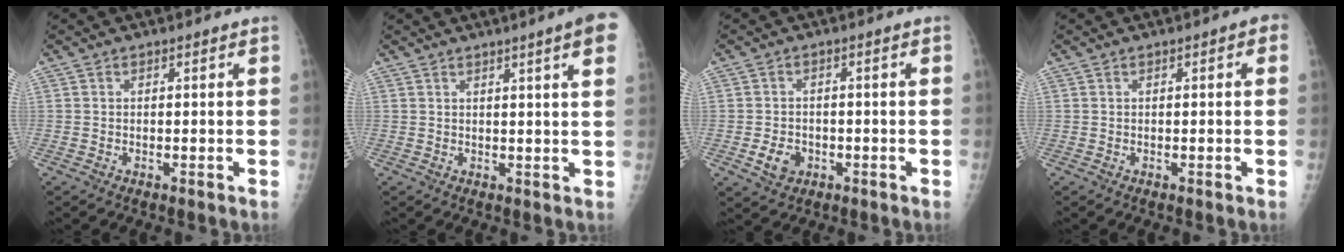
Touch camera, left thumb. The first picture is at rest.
{"total": 7.5, "force": [3.9, 0.0, 6.4], "torque": [-0.072, -0.005, 0.038]}
{"total": 4.3, "force": [-1.5, 3.4, 2.1], "torque": [-0.027, 0.006, -0.019]}
{"total": 1.6, "force": [0.3, 0.6, 1.4], "torque": [-0.011, 0.005, -0.002]}